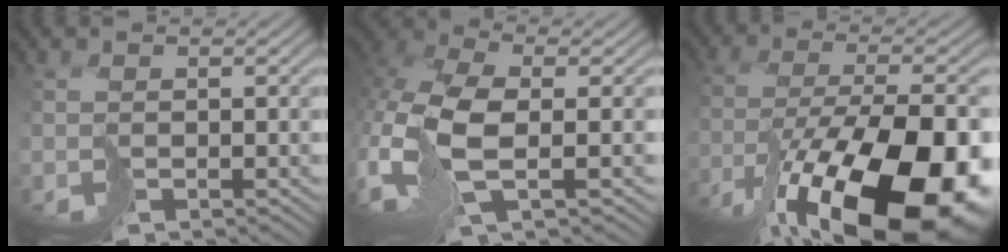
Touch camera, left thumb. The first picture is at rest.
{"total": 10.7, "force": [-1.9, 5.0, 9.3], "torque": [-0.239, -0.008, -0.042]}
{"total": 20.0, "force": [-11.6, 6.8, 14.9], "torque": [-0.220, -0.056, -0.170]}